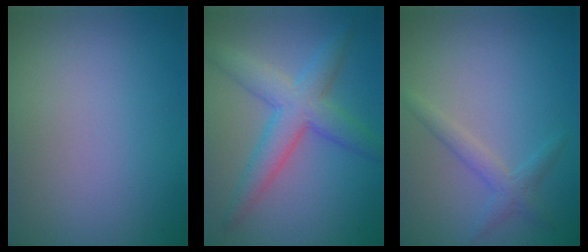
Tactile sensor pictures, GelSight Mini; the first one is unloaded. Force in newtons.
{"total": 5.0, "press": 5.0, "slide": 0.1}
{"total": 1.8, "press": 1.8, "slide": 0.0}